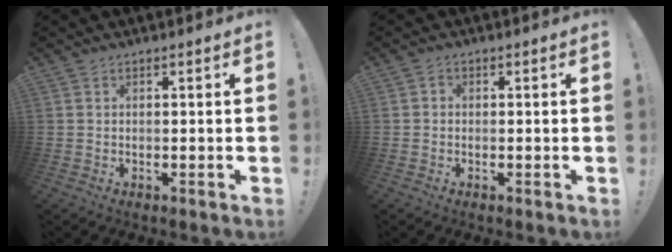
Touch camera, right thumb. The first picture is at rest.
{"total": 0.9, "force": [-0.5, 0.6, 0.5], "torque": [-0.008, 0.004, -0.010]}